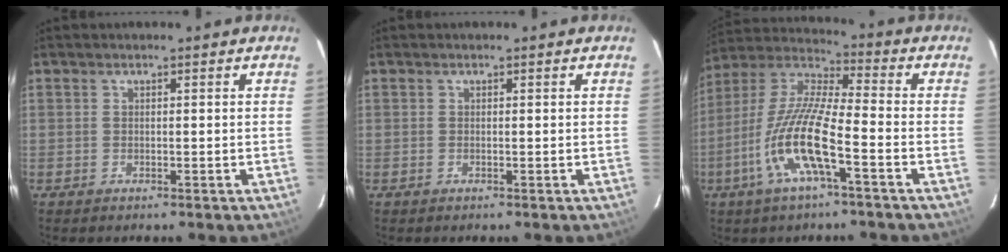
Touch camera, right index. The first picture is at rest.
{"total": 0.0}
{"total": 14.5, "force": [-5.9, 2.4, 13.0], "torque": [-0.265, -0.007, -0.124]}